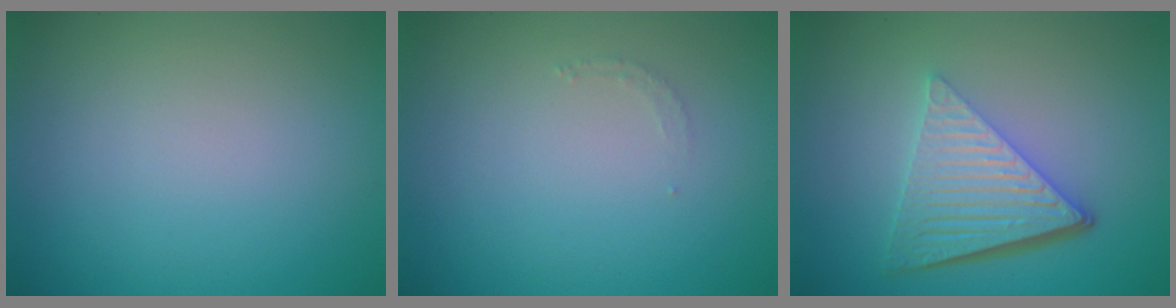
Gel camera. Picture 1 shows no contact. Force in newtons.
{"total": 0.8, "press": 0.8, "slide": 0.1}
{"total": 6.5, "press": 4.3, "slide": 4.9}